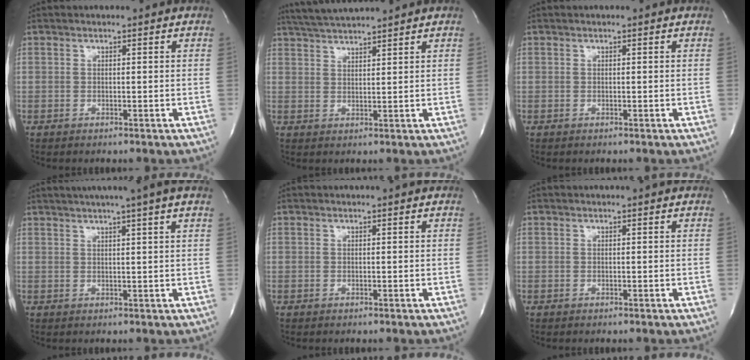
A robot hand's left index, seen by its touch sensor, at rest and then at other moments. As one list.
[{"total": 6.0, "force": [5.7, -1.0, 1.9], "torque": [-0.043, 0.017, 0.105]}, {"total": 0.0}, {"total": 8.3, "force": [6.2, -1.6, 5.2], "torque": [-0.078, 0.017, 0.070]}, {"total": 0.0}, {"total": 0.0}]